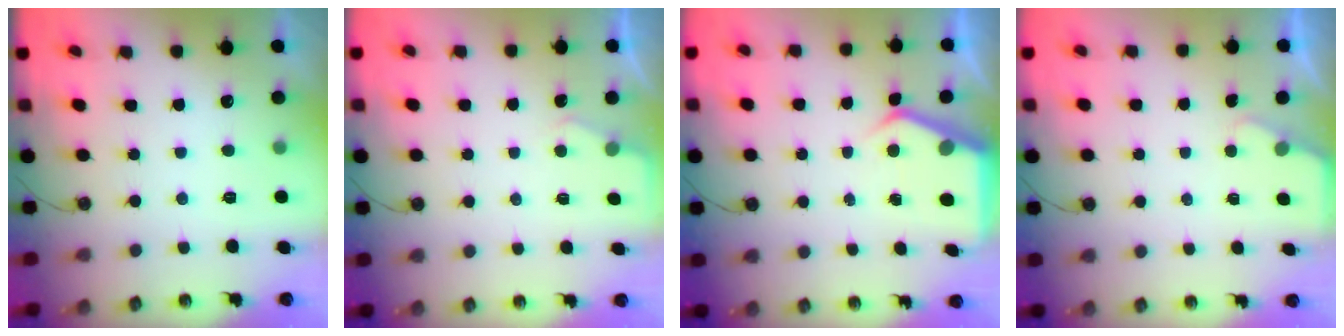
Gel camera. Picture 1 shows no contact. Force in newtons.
{"total": 3.1, "press": 3.0, "slide": 0.5}
{"total": 5.3, "press": 5.3, "slide": 0.5}
{"total": 1.5, "press": 1.5, "slide": 0.3}